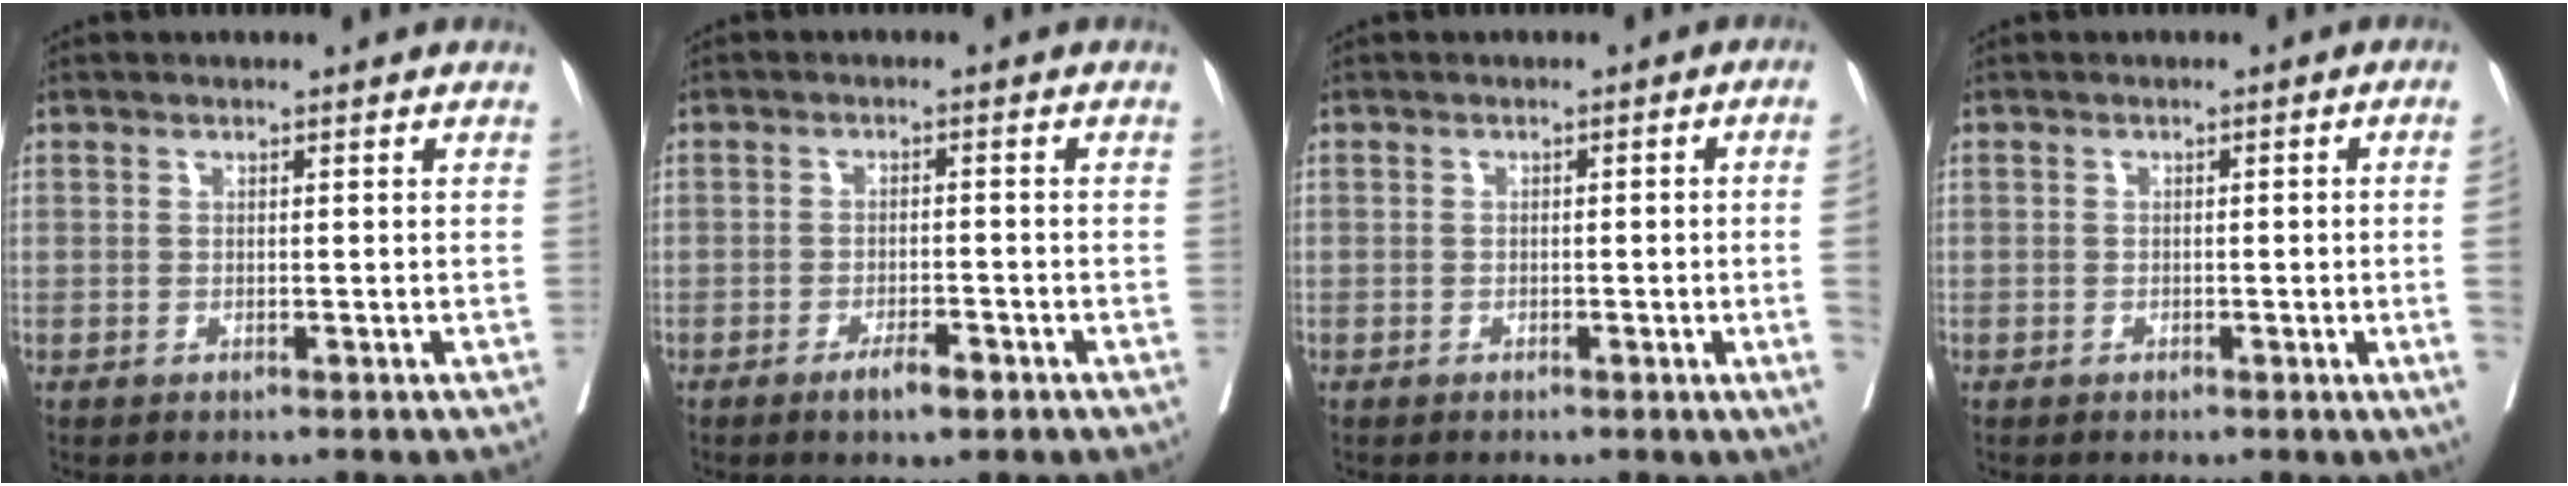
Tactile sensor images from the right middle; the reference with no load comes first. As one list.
[{"total": 3.4, "force": [-2.1, 0.8, 2.5], "torque": [-0.041, 0.001, -0.032]}, {"total": 4.8, "force": [-0.8, -1.1, 4.6], "torque": [-0.059, -0.003, -0.007]}, {"total": 2.7, "force": [-0.5, 0.0, 2.7], "torque": [-0.036, 0.002, -0.006]}]